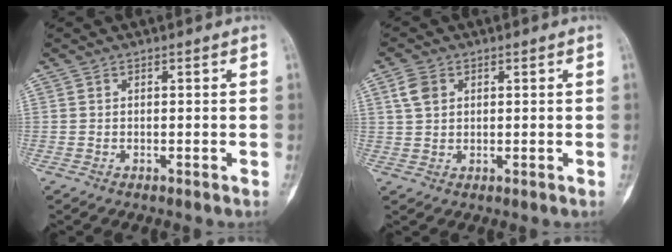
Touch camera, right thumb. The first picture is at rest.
{"total": 4.0, "force": [1.7, 2.9, 2.2], "torque": [-0.039, 0.004, 0.034]}